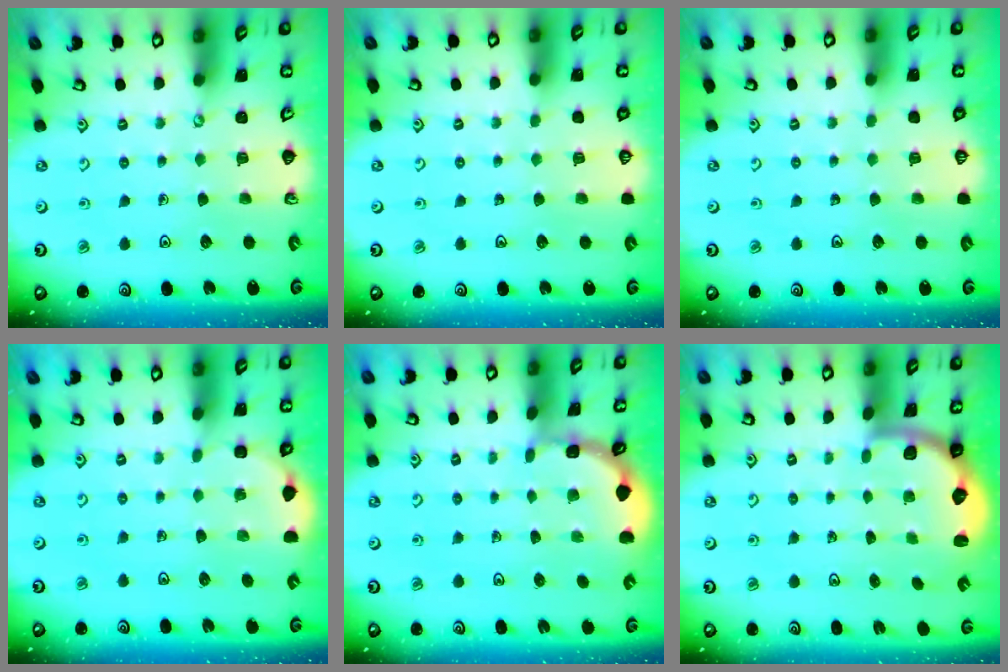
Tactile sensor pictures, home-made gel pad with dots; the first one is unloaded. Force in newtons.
{"total": 0.0}
{"total": 0.0}
{"total": 3.0, "press": 2.9, "slide": 0.9}
{"total": 1.5, "press": 1.5, "slide": 0.1}
{"total": 2.3, "press": 2.0, "slide": 1.2}